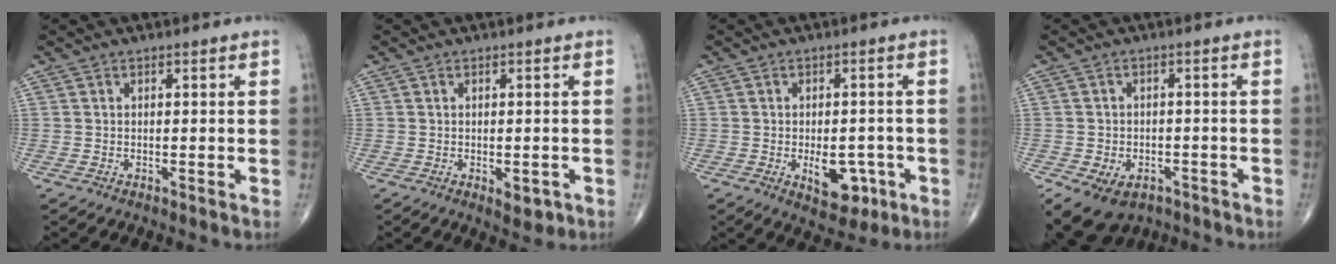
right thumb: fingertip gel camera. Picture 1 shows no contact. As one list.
[{"total": 2.9, "force": [-1.0, 1.6, 2.3], "torque": [-0.018, -0.002, -0.007]}, {"total": 7.3, "force": [-2.4, 4.3, 5.4], "torque": [-0.053, 0.010, -0.024]}, {"total": 10.3, "force": [-5.6, 7.3, 4.7], "torque": [-0.087, 0.028, -0.074]}]